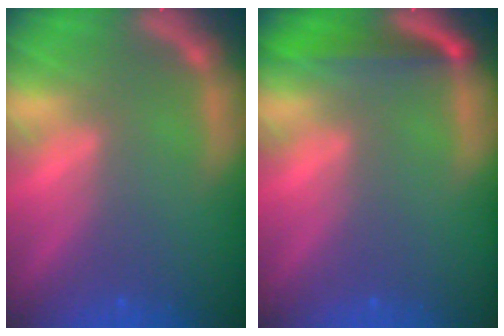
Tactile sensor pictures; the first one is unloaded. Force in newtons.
{"total": 3.4}